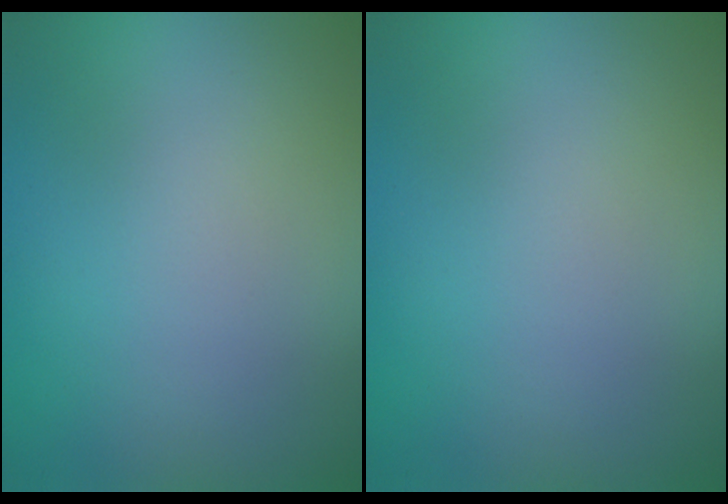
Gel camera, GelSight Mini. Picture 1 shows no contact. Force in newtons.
{"total": 0.0}